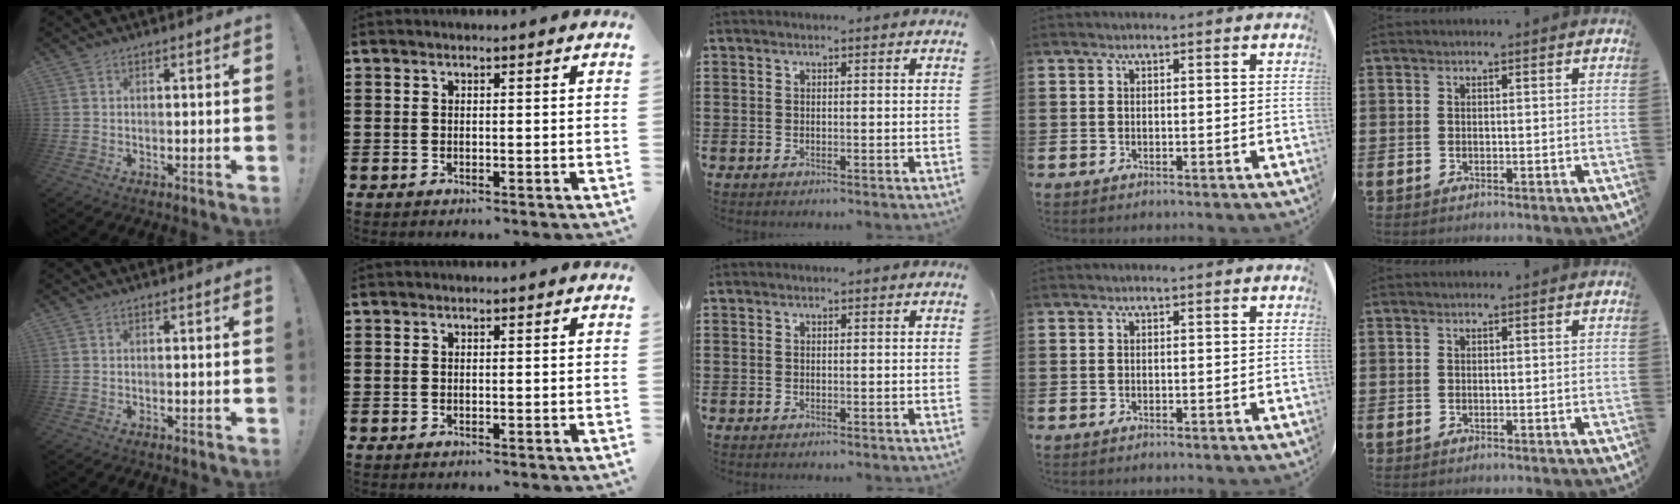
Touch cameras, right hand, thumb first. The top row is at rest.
{}